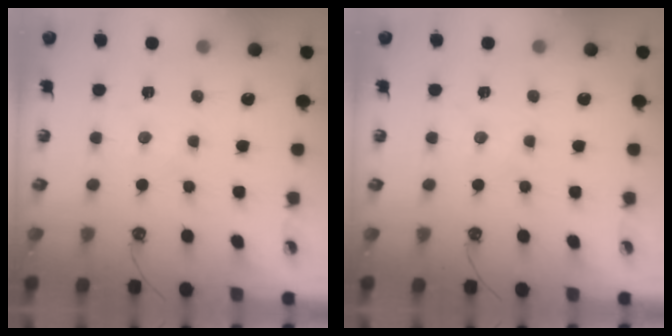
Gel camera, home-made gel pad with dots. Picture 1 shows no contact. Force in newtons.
{"total": 0.0}